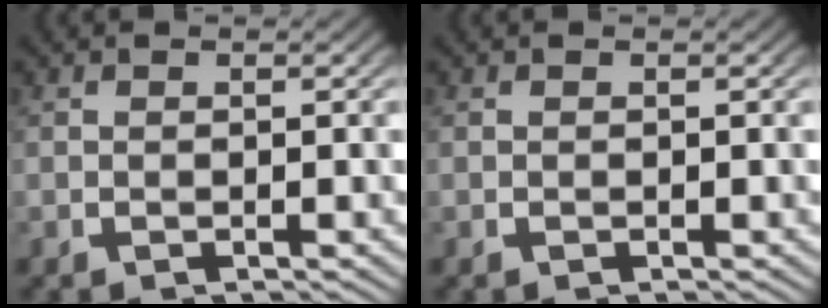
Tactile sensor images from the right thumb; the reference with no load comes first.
{"total": 0.0}